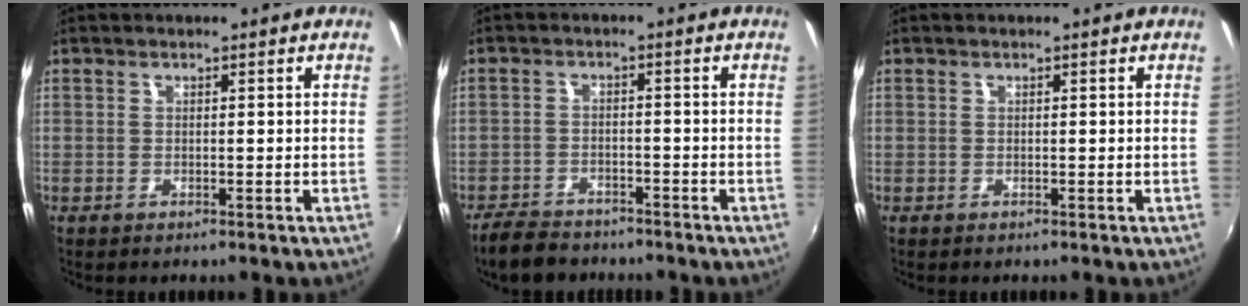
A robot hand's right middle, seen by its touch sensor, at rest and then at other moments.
{"total": 7.0, "force": [-6.0, 3.0, 2.1], "torque": [-0.070, -0.002, -0.098]}
{"total": 0.0}